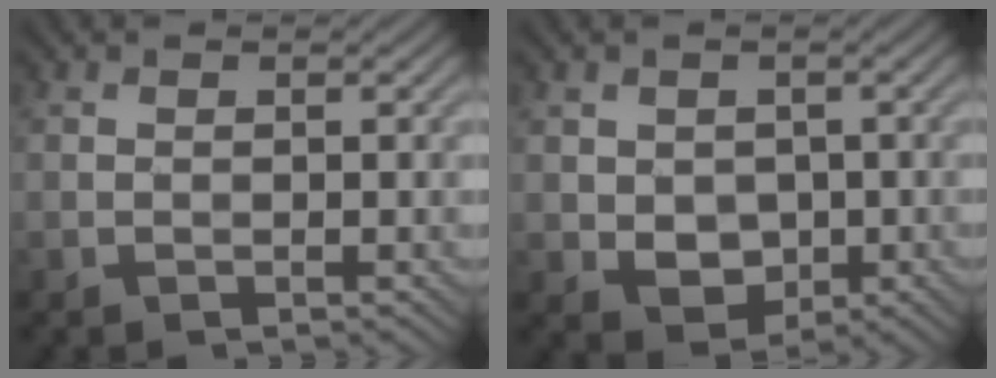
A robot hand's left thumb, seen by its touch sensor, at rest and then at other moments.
{"total": 4.2, "force": [-0.1, 3.4, 2.4], "torque": [-0.059, -0.012, 0.002]}